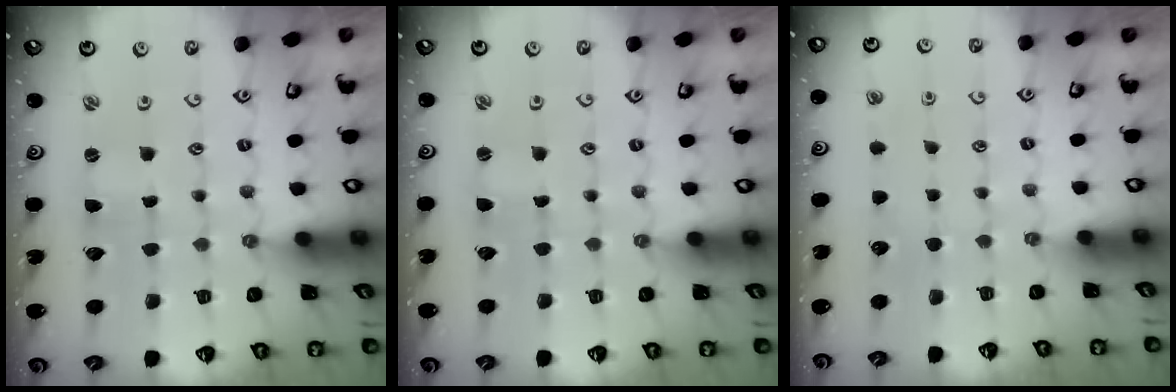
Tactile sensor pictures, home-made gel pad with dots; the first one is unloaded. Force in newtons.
{"total": 0.0}
{"total": 0.0}